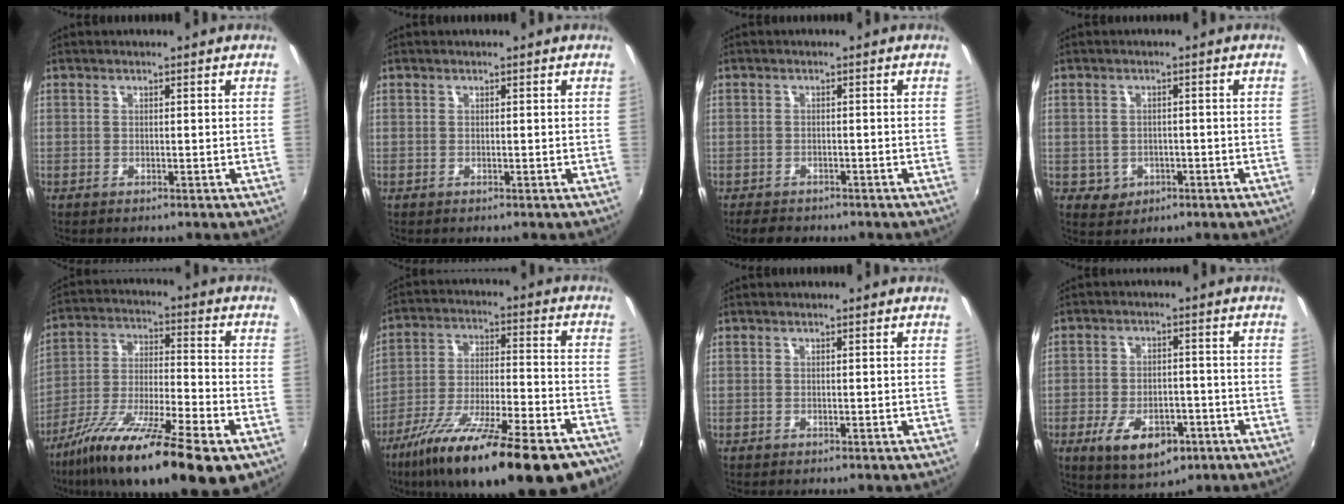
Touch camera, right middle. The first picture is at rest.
{"total": 0.0}
{"total": 3.6, "force": [-3.0, 1.7, 1.1], "torque": [-0.033, -0.009, -0.051]}
{"total": 4.6, "force": [-1.2, 4.2, 1.4], "torque": [-0.043, 0.001, -0.005]}
{"total": 21.9, "force": [-13.4, 4.6, 16.8], "torque": [-0.296, -0.041, -0.231]}
{"total": 28.9, "force": [-21.2, 7.1, 18.2], "torque": [-0.305, -0.062, -0.314]}
{"total": 0.0}
{"total": 11.1, "force": [-5.6, 5.9, 7.6], "torque": [-0.162, -0.017, -0.082]}